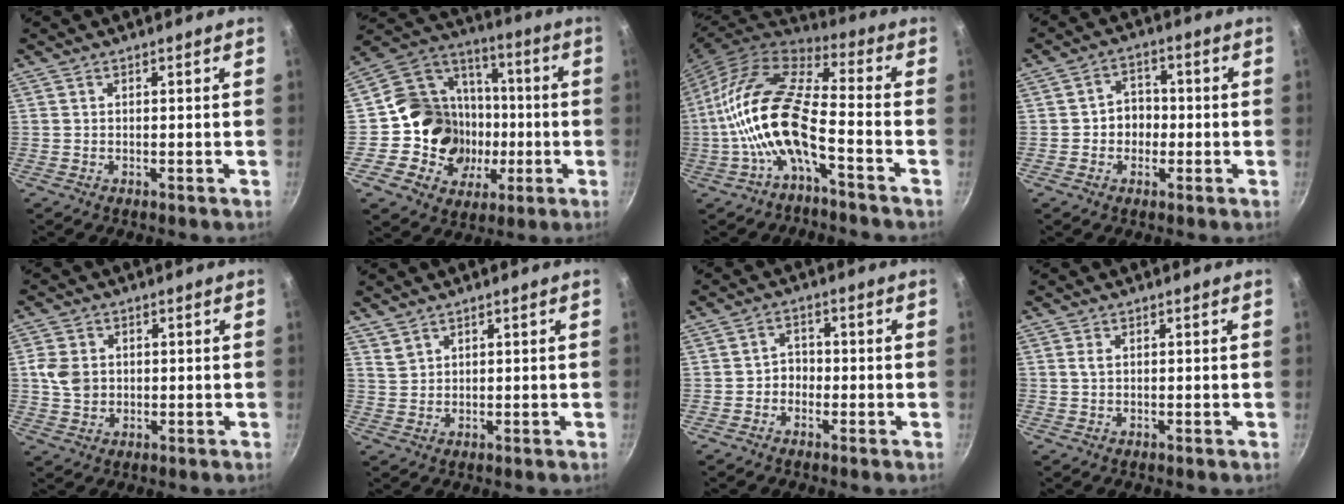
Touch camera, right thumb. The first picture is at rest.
{"total": 19.1, "force": [-2.6, 17.4, 7.5], "torque": [-0.090, 0.030, -0.040]}
{"total": 16.5, "force": [-4.8, 6.1, 14.5], "torque": [-0.285, 0.047, -0.106]}
{"total": 5.4, "force": [-0.8, 4.7, 2.7], "torque": [-0.003, 0.015, -0.017]}
{"total": 5.7, "force": [0.6, 4.7, 3.2], "torque": [-0.051, 0.001, 0.008]}
{"total": 2.0, "force": [1.7, 0.8, 0.4], "torque": [-0.002, -0.001, 0.040]}
{"total": 3.0, "force": [-1.0, 2.5, 1.3], "torque": [0.002, 0.015, -0.022]}
{"total": 1.1, "force": [0.3, 0.5, 0.9], "torque": [-0.018, 0.001, 0.006]}